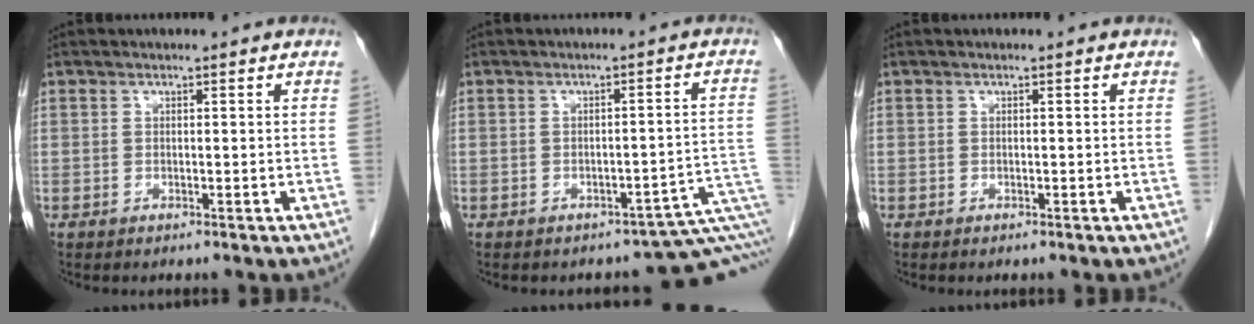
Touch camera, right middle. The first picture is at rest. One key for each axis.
{"total": 6.8, "fx": -3.3, "fy": 2.3, "fz": 5.5, "tx": -0.057, "ty": 0.018, "tz": -0.033}
{"total": 0.0}